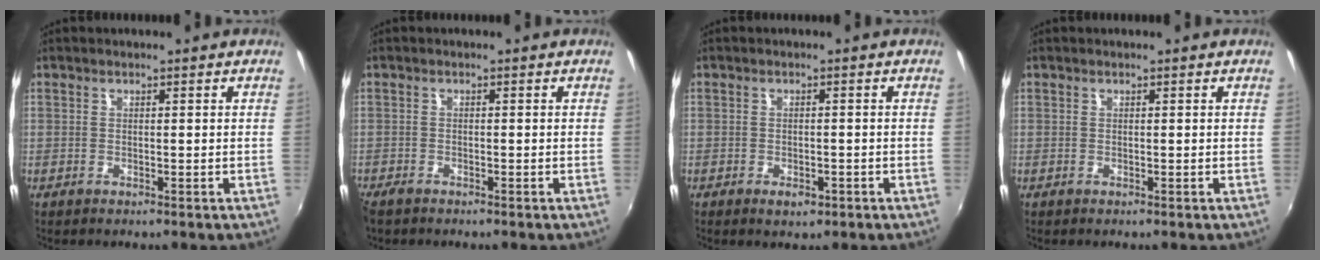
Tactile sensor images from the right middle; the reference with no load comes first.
{"total": 1.9, "force": [-1.6, 0.7, 0.6], "torque": [-0.016, -0.009, -0.033]}
{"total": 2.6, "force": [-1.4, 1.5, 1.6], "torque": [-0.033, -0.004, -0.019]}
{"total": 0.0}